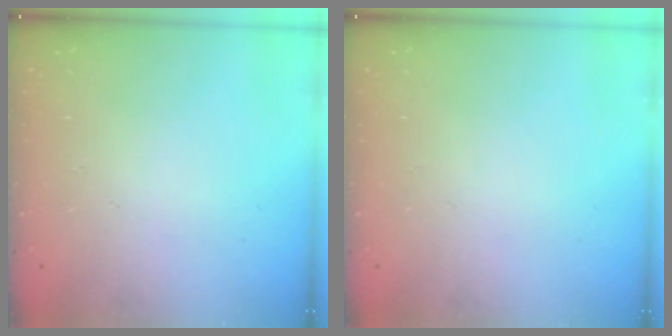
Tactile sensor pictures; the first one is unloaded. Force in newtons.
{"total": 0.0}